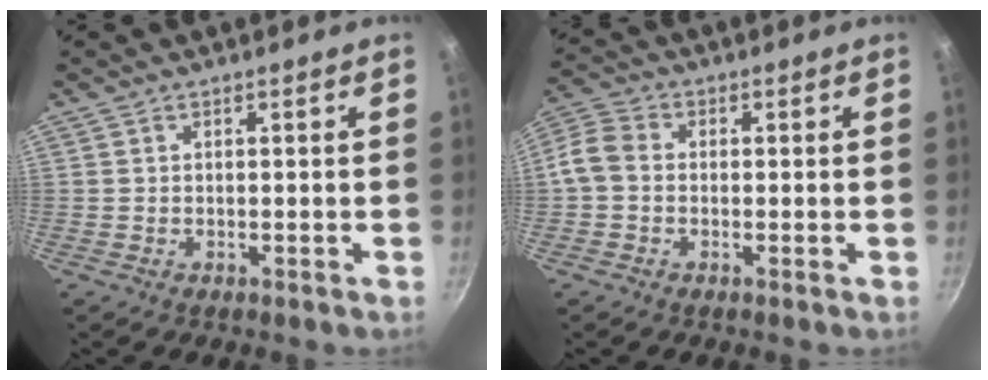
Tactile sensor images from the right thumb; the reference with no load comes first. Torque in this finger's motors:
{"motor_torque": [0.00, 0.08, 0.21, -0.23, 0.05]}